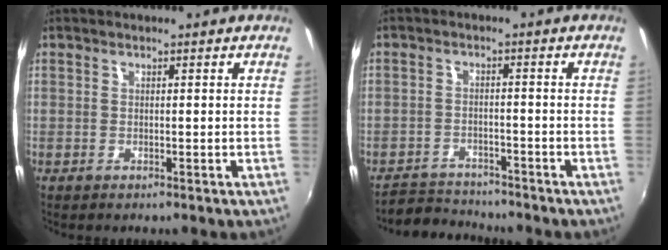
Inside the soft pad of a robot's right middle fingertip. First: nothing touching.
{"total": 5.7, "force": [-5.4, 1.5, 0.2], "torque": [-0.025, 0.008, -0.095]}